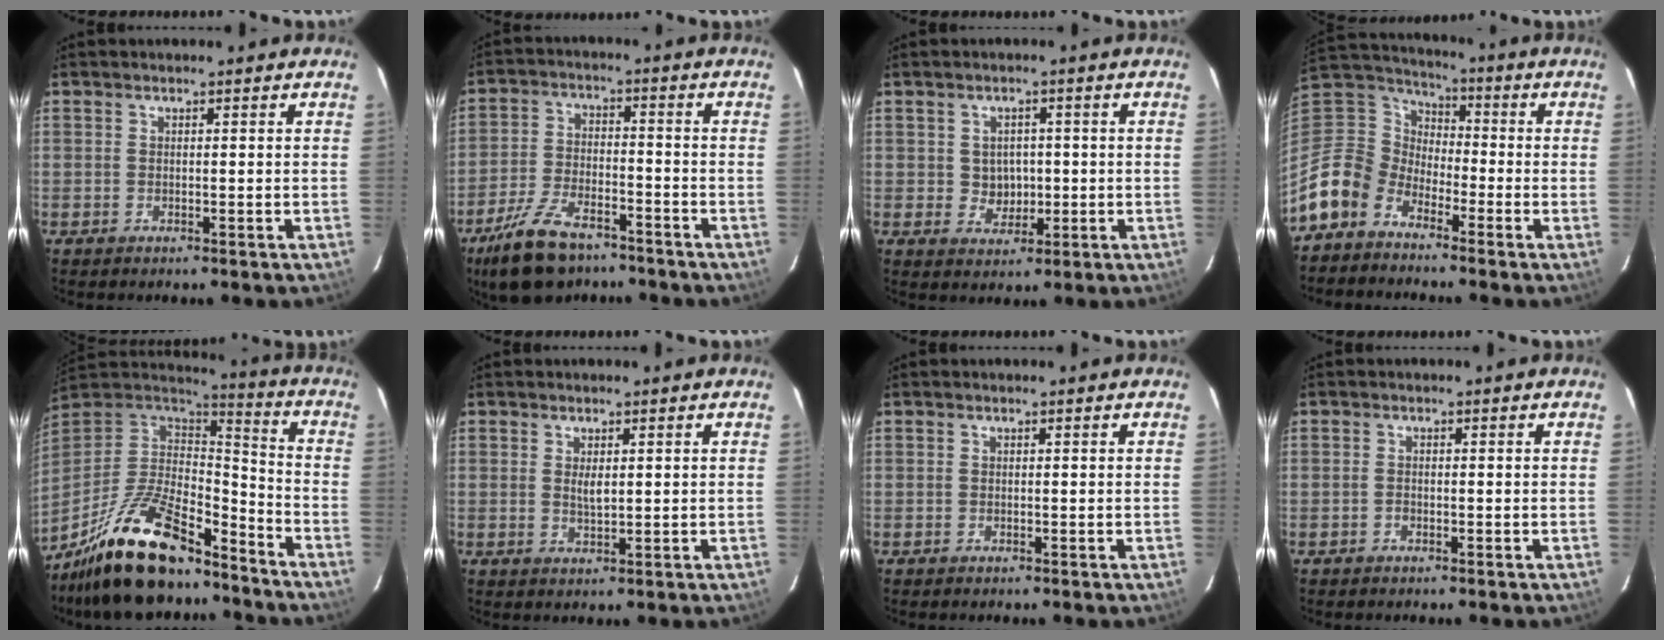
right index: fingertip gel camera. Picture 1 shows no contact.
{"total": 13.3, "force": [-9.6, 5.8, 7.0], "torque": [-0.161, -0.012, -0.170]}
{"total": 4.2, "force": [0.0, 3.9, 1.6], "torque": [-0.030, 0.008, 0.008]}
{"total": 11.4, "force": [-8.0, 7.6, 2.7], "torque": [-0.085, 0.027, -0.173]}
{"total": 23.4, "force": [-17.0, 8.2, 13.7], "torque": [-0.270, -0.014, -0.284]}
{"total": 2.2, "force": [0.5, 0.9, 2.0], "torque": [-0.035, -0.002, 0.011]}
{"total": 0.0}
{"total": 0.8, "force": [-0.4, 0.6, 0.3], "torque": [-0.005, 0.001, -0.008]}